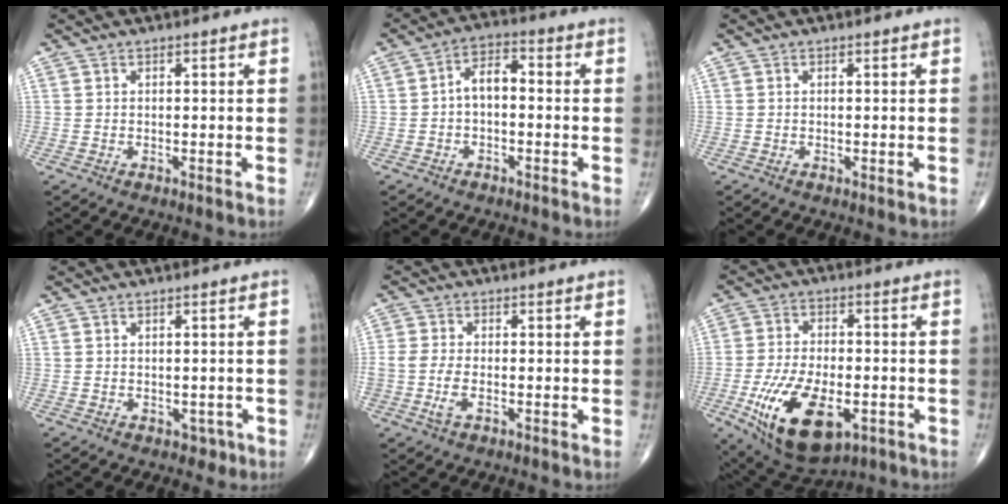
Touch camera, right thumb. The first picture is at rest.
{"total": 5.5, "force": [-0.5, 3.1, 4.5], "torque": [-0.069, 0.026, -0.020]}
{"total": 0.5, "force": [-0.1, 0.1, 0.5], "torque": [-0.014, -0.004, -0.001]}
{"total": 1.7, "force": [-0.6, 1.4, 0.7], "torque": [0.004, 0.003, -0.003]}
{"total": 4.4, "force": [-1.5, 2.2, 3.6], "torque": [-0.089, 0.006, -0.030]}
{"total": 17.5, "force": [-6.3, 8.8, 13.7], "torque": [-0.242, 0.005, -0.090]}